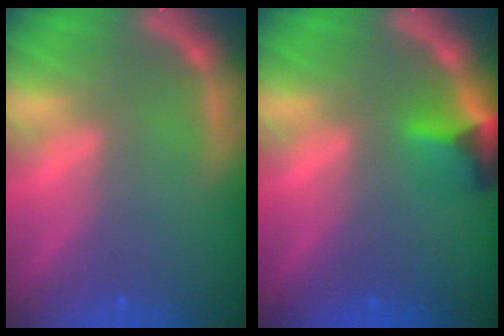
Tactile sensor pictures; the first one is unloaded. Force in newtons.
{"total": 3.4}